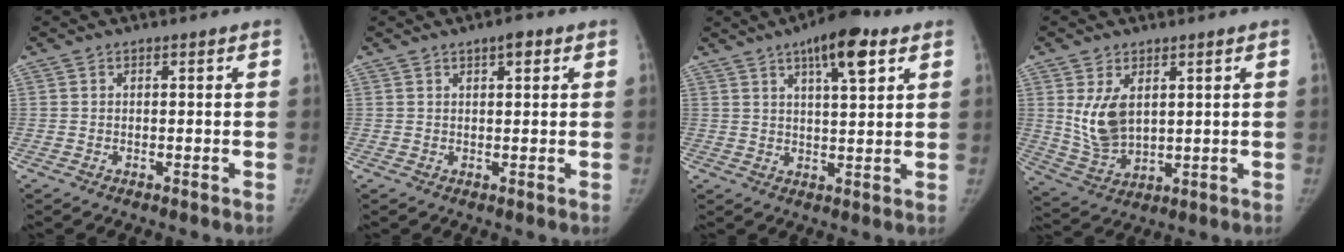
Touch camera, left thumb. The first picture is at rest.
{"total": 2.7, "force": [1.5, 0.9, 2.0], "torque": [-0.023, -0.005, 0.020]}
{"total": 10.2, "force": [5.5, 3.0, 8.1], "torque": [-0.109, -0.018, 0.081]}
{"total": 8.4, "force": [2.6, 5.0, 6.3], "torque": [-0.110, -0.020, 0.066]}